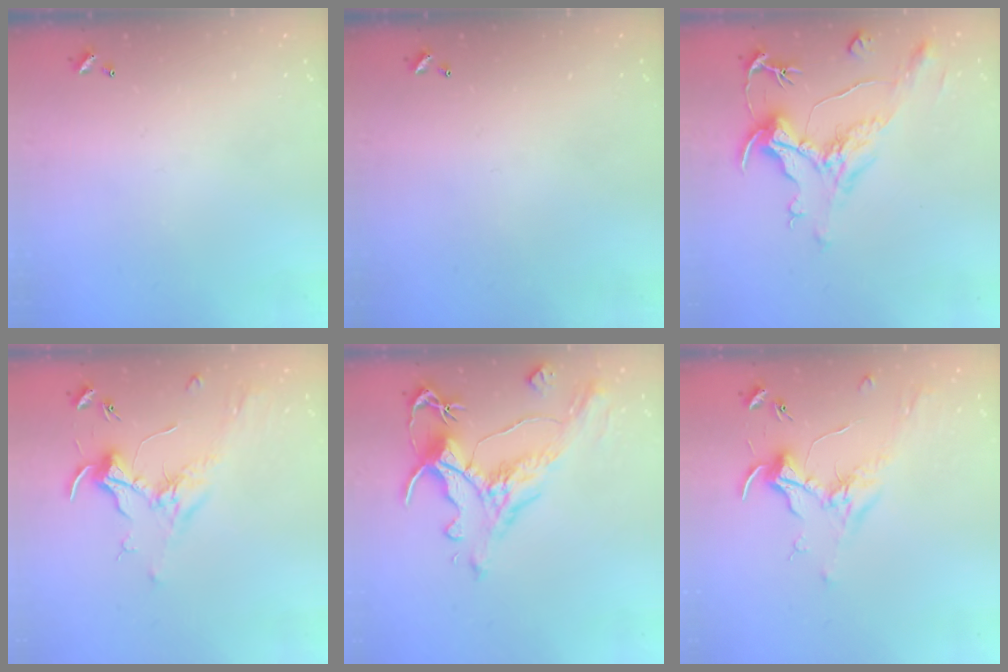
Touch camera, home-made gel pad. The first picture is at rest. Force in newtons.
{"total": 0.0}
{"total": 1.6, "press": 0.1, "slide": 1.6}
{"total": 1.8, "press": 1.6, "slide": 0.8}
{"total": 1.6, "press": 0.8, "slide": 1.4}
{"total": 1.7, "press": 1.5, "slide": 0.8}